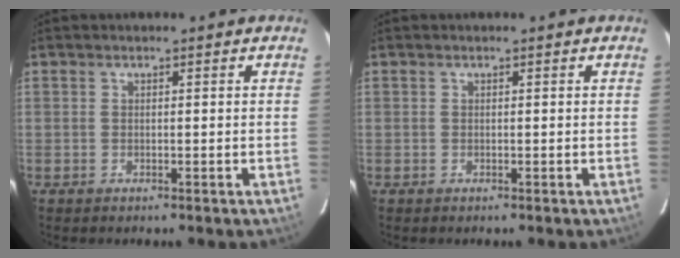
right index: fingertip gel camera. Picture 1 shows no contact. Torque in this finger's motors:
{"motor_torque": [0.00, 0.00, 0.00, 0.00]}